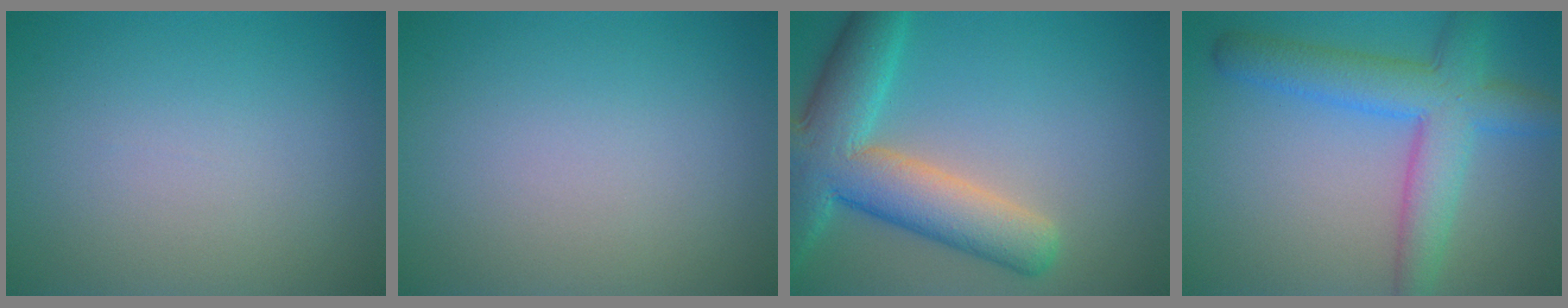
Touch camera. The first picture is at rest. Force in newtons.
{"total": 0.0}
{"total": 9.1, "press": 9.1, "slide": 0.6}
{"total": 6.3, "press": 6.3, "slide": 0.3}